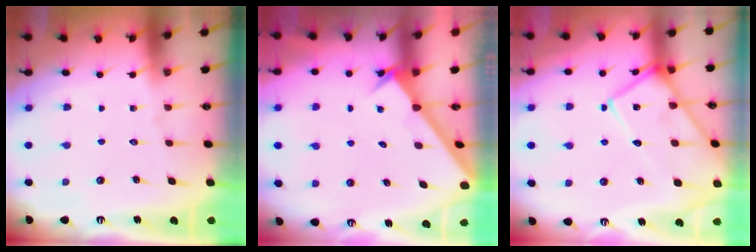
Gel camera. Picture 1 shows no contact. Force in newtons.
{"total": 1.8, "press": 1.8, "slide": 0.2}
{"total": 14.1, "press": 14.1, "slide": 1.2}